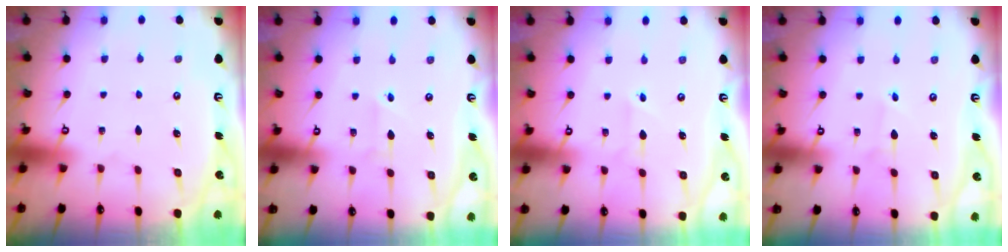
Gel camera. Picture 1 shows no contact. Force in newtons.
{"total": 1.5, "press": 1.5, "slide": 0.2}
{"total": 2.4, "press": 2.2, "slide": 0.9}
{"total": 1.4, "press": 1.4, "slide": 0.1}